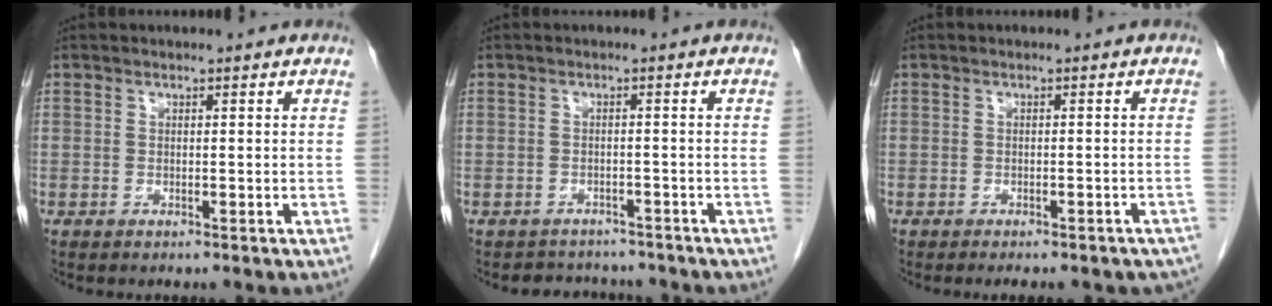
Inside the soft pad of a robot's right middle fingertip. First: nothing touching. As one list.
[{"total": 4.4, "force": [-4.1, 1.6, -0.1], "torque": [0.000, 0.006, -0.054]}, {"total": 8.7, "force": [-7.6, 2.5, 3.5], "torque": [-0.036, -0.003, -0.076]}]